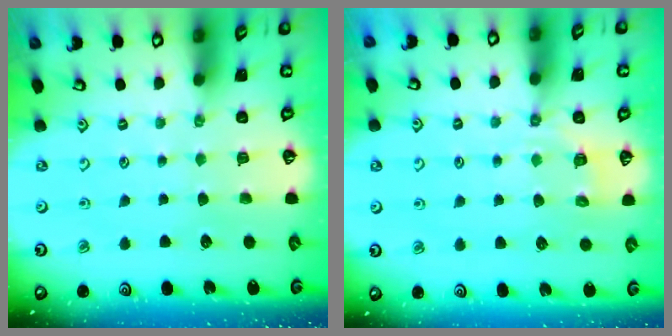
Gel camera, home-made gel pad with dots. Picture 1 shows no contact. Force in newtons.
{"total": 4.7, "press": 4.4, "slide": 1.4}